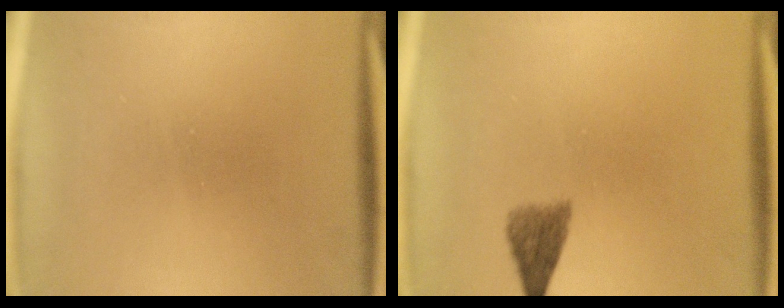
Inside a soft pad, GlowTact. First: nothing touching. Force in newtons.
{"total": 2.9}